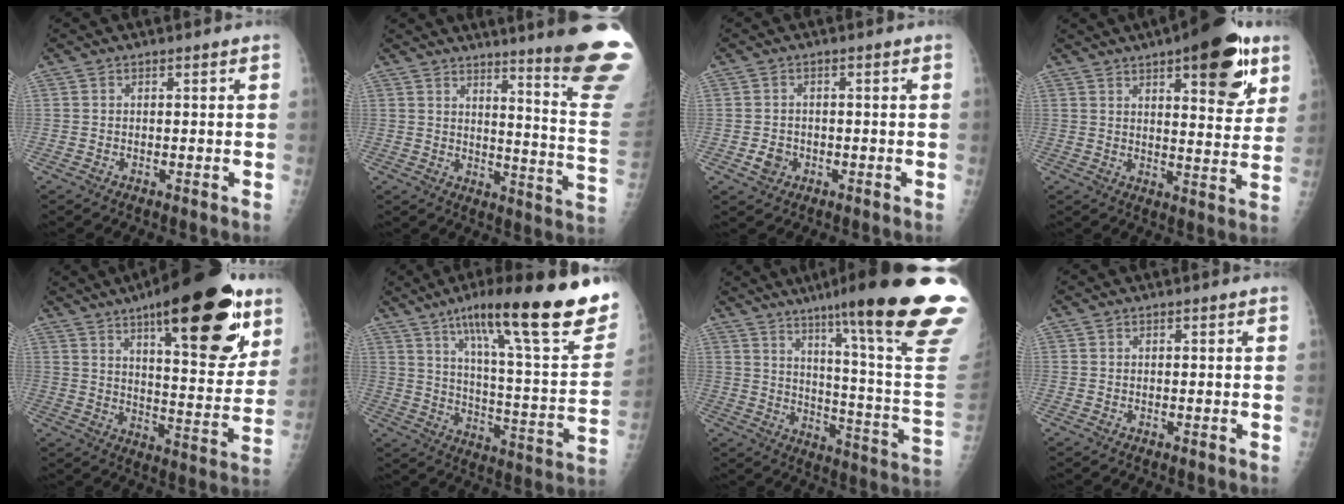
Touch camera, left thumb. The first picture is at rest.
{"total": 20.1, "force": [15.0, 0.2, 13.3], "torque": [-0.147, -0.135, 0.185]}
{"total": 2.8, "force": [-1.0, 2.3, 1.1], "torque": [-0.013, 0.004, -0.014]}
{"total": 17.3, "force": [9.1, 6.0, 13.5], "torque": [-0.146, -0.035, 0.123]}
{"total": 26.3, "force": [14.7, 8.5, 20.2], "torque": [-0.255, -0.051, 0.216]}
{"total": 30.0, "force": [18.8, 5.0, 22.8], "torque": [-0.310, -0.053, 0.280]}
{"total": 29.0, "force": [18.7, 1.5, 22.2], "torque": [-0.263, -0.097, 0.265]}
{"total": 0.0}